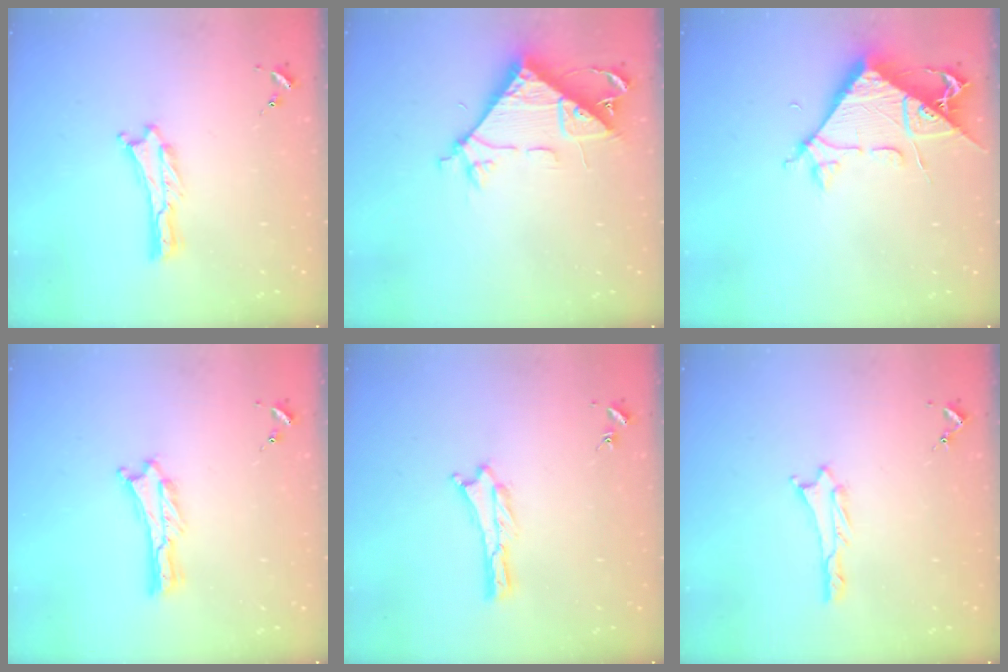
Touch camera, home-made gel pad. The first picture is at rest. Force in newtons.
{"total": 9.7, "press": 9.6, "slide": 0.9}
{"total": 7.1, "press": 7.0, "slide": 0.8}
{"total": 0.0}
{"total": 0.0}
{"total": 0.9, "press": 0.9, "slide": 0.1}